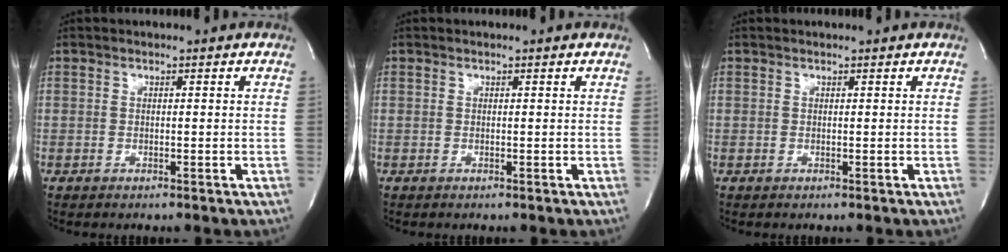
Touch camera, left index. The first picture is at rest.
{"total": 0.0}
{"total": 0.7, "force": [0.7, 0.0, 0.2], "torque": [-0.006, 0.003, 0.009]}